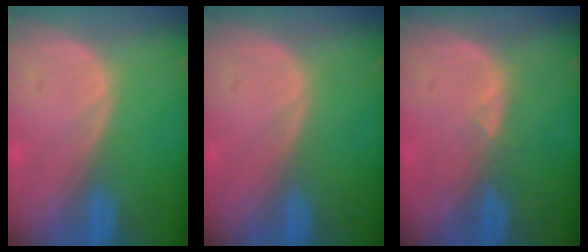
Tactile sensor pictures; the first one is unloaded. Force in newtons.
{"total": 0.0}
{"total": 0.9, "press": 0.9, "slide": 0.3}